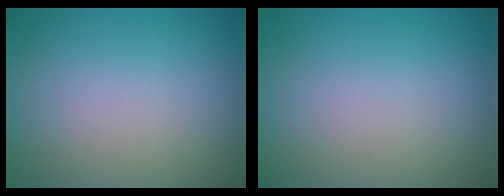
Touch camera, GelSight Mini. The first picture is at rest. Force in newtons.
{"total": 0.0}